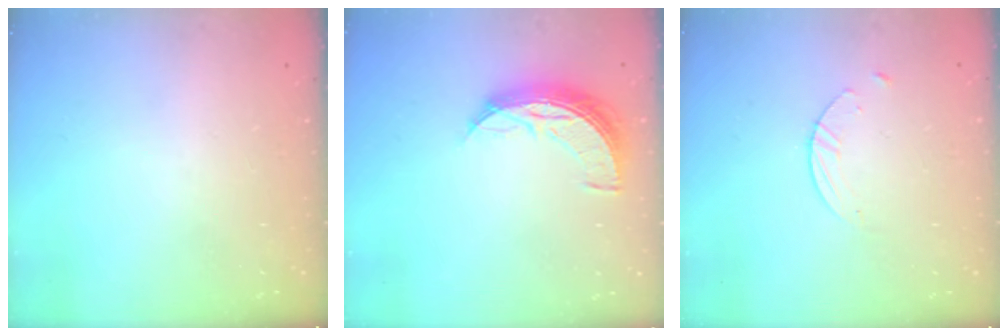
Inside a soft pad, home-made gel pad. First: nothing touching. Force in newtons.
{"total": 10.1, "press": 10.1, "slide": 0.6}
{"total": 2.7, "press": 2.6, "slide": 0.3}